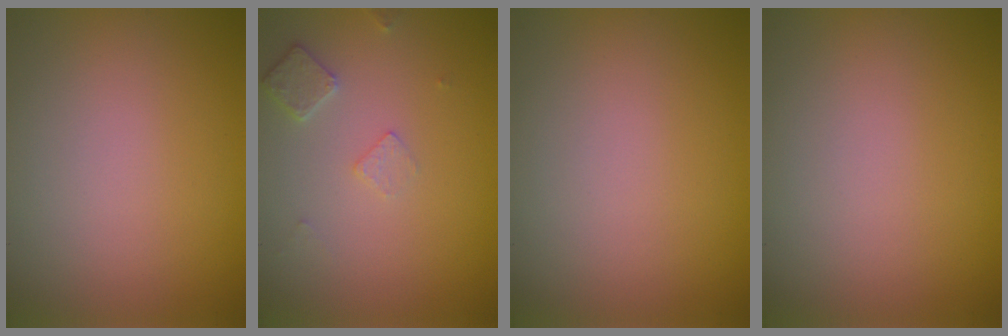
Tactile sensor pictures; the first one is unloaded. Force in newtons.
{"total": 1.8, "press": 1.8, "slide": 0.3}
{"total": 0.0}
{"total": 0.0}